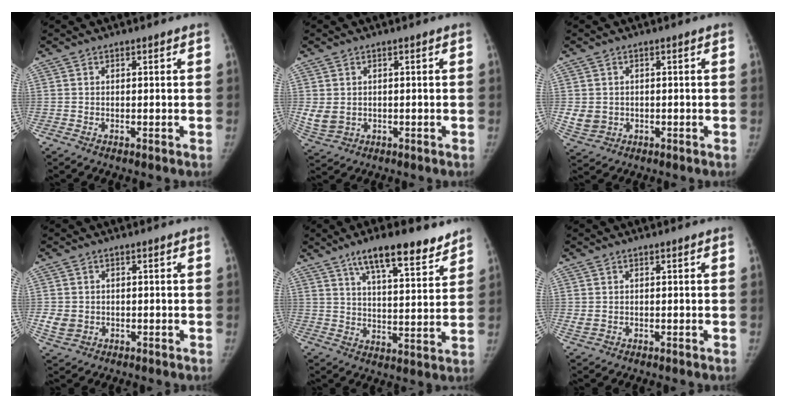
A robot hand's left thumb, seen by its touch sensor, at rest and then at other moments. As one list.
[{"total": 4.3, "force": [0.1, 3.6, 2.4], "torque": [-0.047, -0.007, 0.017]}, {"total": 4.2, "force": [-0.3, 3.8, 1.8], "torque": [-0.028, -0.001, 0.008]}, {"total": 3.9, "force": [-0.5, 3.4, 1.8], "torque": [-0.028, -0.001, -0.001]}, {"total": 13.9, "force": [9.9, 3.9, 9.0], "torque": [-0.111, -0.048, 0.157]}, {"total": 1.3, "force": [-0.1, 1.1, 0.8], "torque": [-0.018, -0.003, 0.004]}]